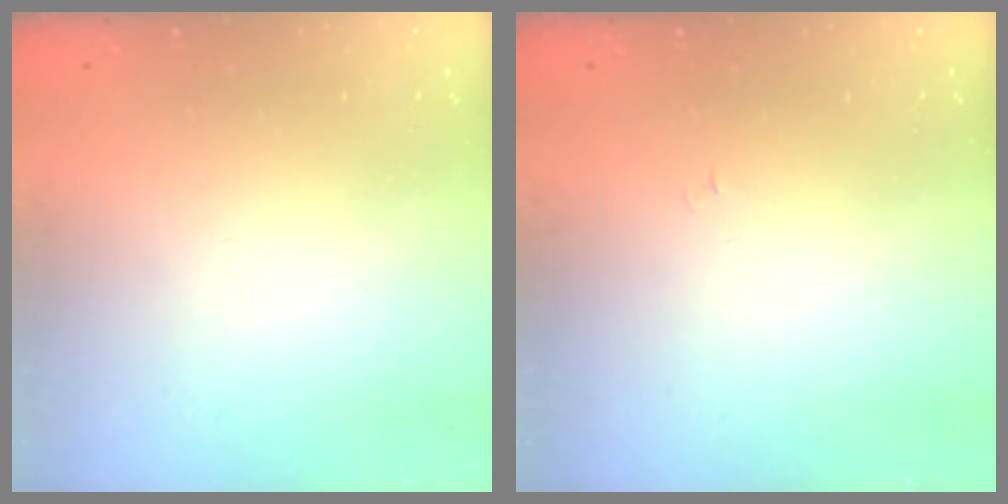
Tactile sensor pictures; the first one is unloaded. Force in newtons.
{"total": 3.3, "press": 3.3, "slide": 0.5}